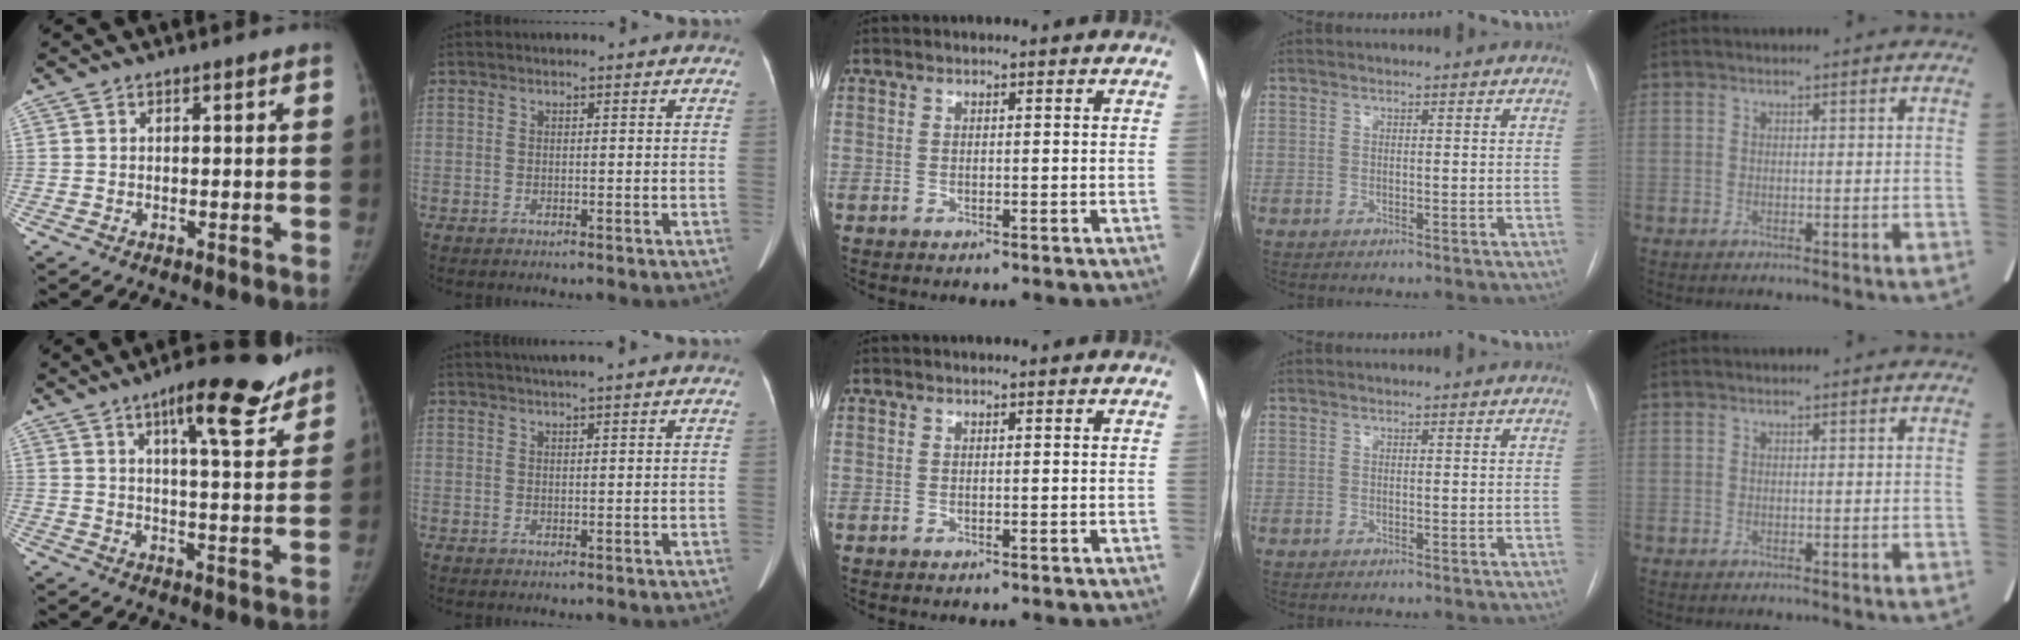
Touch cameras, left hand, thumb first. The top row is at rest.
{"thumb": {"total": 13.5, "force": [9.0, 3.5, 9.5], "torque": [-0.110, -0.040, 0.132]}, "index": {"total": 4.0, "force": [3.2, -0.6, 2.2], "torque": [-0.027, 0.023, 0.049]}}